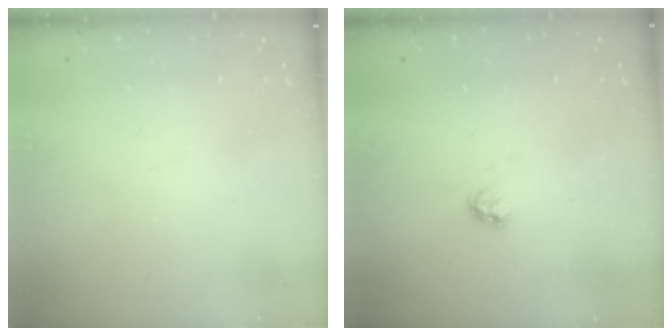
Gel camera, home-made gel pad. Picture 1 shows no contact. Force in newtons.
{"total": 2.8, "press": 2.8, "slide": 0.5}